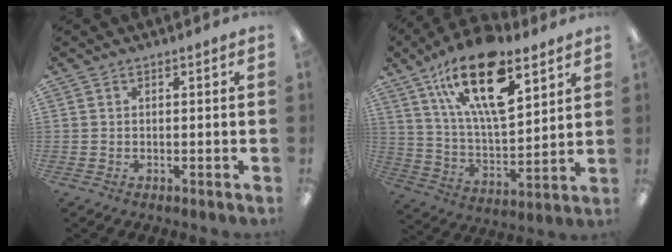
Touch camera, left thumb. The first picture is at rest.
{"total": 23.2, "force": [13.2, 9.6, 16.4], "torque": [-0.285, -0.067, 0.220]}